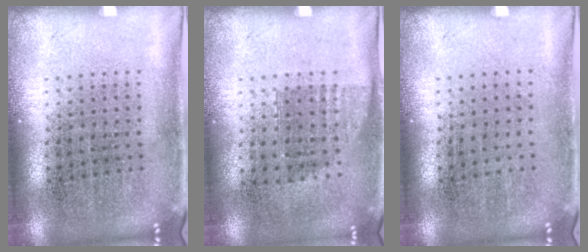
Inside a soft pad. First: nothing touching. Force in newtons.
{"total": 0.8, "press": 0.6, "slide": 0.4}
{"total": 0.0}